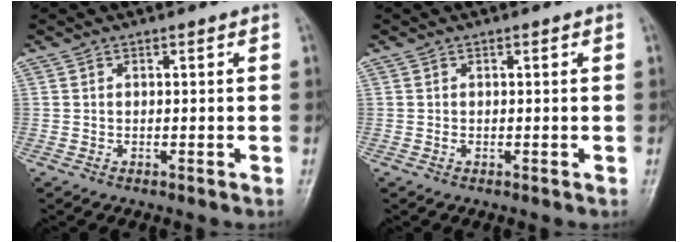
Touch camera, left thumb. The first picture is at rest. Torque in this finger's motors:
{"motor_torque": [-0.41, 0.30, 0.18, 0.11, 0.00]}